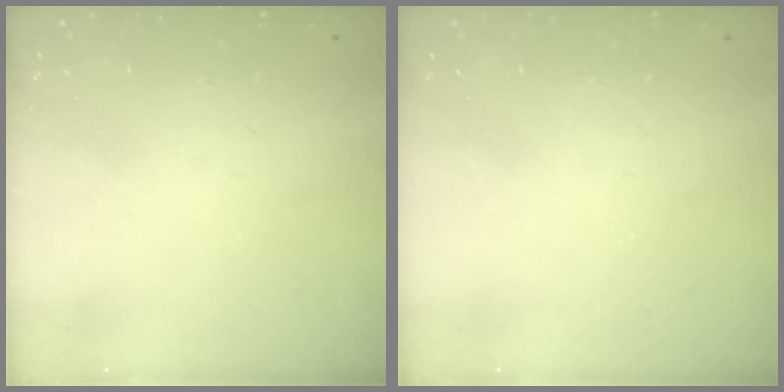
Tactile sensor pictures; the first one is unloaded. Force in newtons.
{"total": 0.0}